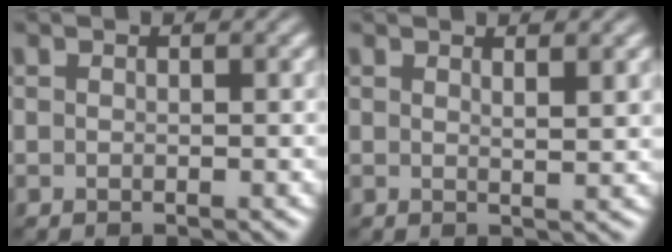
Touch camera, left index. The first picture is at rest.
{"total": 1.6, "force": [1.1, 0.3, 1.1], "torque": [-0.008, 0.002, 0.016]}